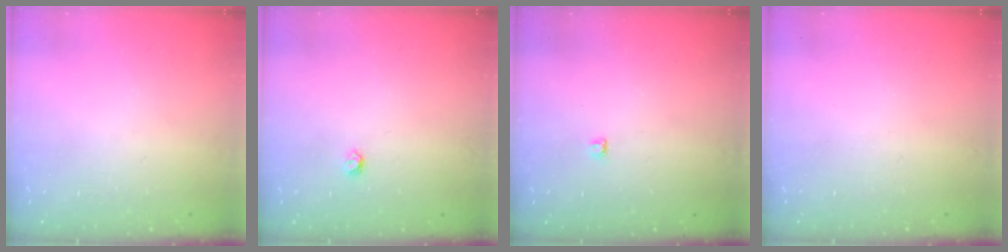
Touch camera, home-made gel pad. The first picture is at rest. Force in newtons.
{"total": 3.2, "press": 3.2, "slide": 0.5}
{"total": 2.8, "press": 2.7, "slide": 0.3}
{"total": 0.0}